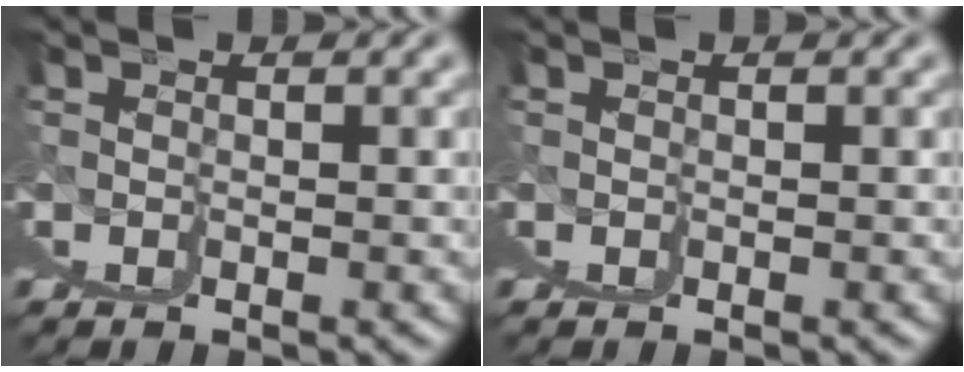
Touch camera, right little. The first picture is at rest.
{"total": 0.0}